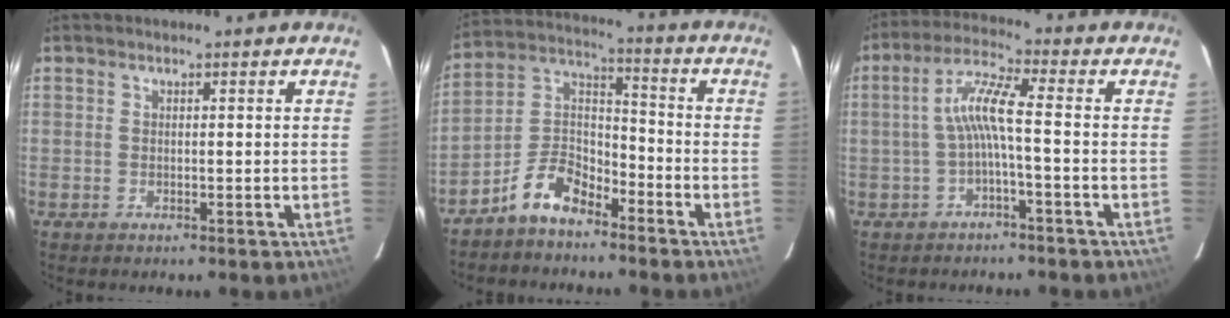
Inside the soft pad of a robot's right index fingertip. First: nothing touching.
{"total": 9.1, "force": [-6.6, 4.2, 4.7], "torque": [-0.106, 0.033, -0.129]}
{"total": 6.1, "force": [-1.6, 0.0, 5.9], "torque": [-0.135, 0.015, -0.028]}